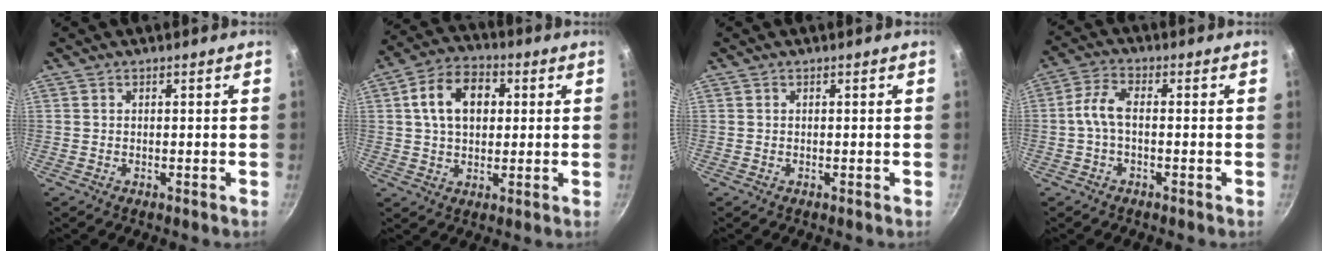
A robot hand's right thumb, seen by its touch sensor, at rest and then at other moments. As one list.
[{"total": 11.6, "force": [2.5, 8.0, 8.0], "torque": [-0.115, 0.014, 0.031]}, {"total": 0.0}, {"total": 5.3, "force": [-0.7, 2.3, 4.7], "torque": [-0.108, 0.023, -0.023]}]